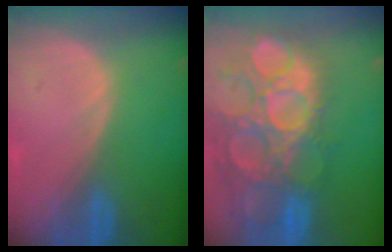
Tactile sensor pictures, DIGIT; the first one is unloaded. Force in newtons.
{"total": 15.1, "press": 12.6, "slide": 8.4}